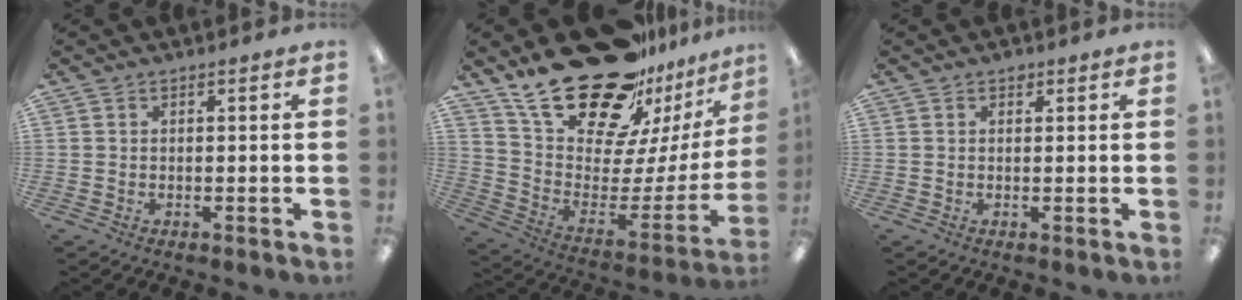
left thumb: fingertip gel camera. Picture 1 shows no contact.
{"total": 27.5, "force": [20.4, 12.3, 13.7], "torque": [-0.224, -0.137, 0.384]}
{"total": 1.1, "force": [0.7, 0.7, 0.4], "torque": [0.000, -0.002, 0.011]}